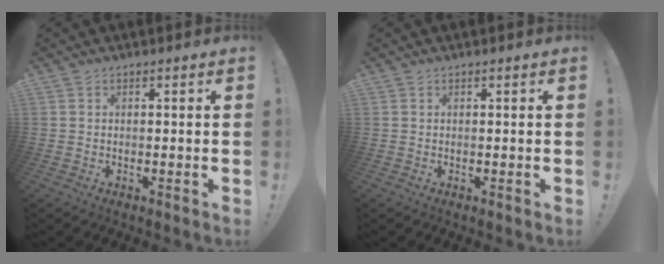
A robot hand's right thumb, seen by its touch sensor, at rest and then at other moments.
{"total": 0.0}